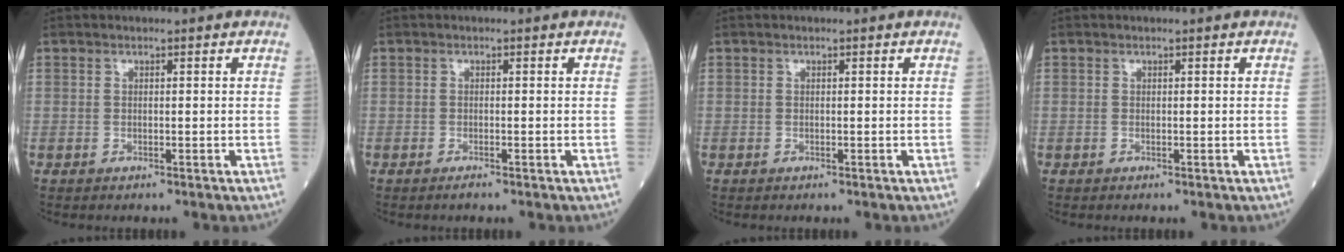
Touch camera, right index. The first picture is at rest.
{"total": 0.7, "force": [-0.5, -0.1, 0.4], "torque": [-0.010, -0.002, -0.009]}
{"total": 0.0}
{"total": 0.0}